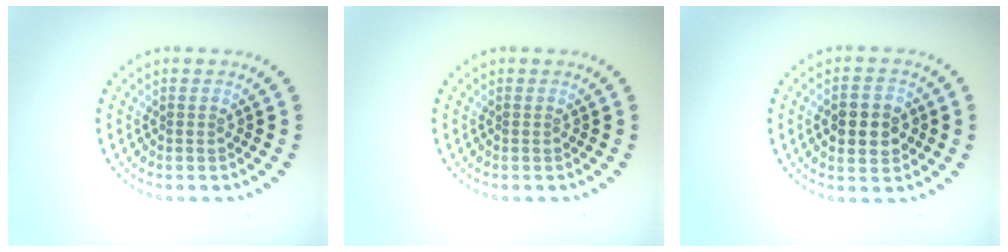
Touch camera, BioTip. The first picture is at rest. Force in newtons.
{"total": 0.0}
{"total": 3.7, "press": 3.7, "slide": 0.1}